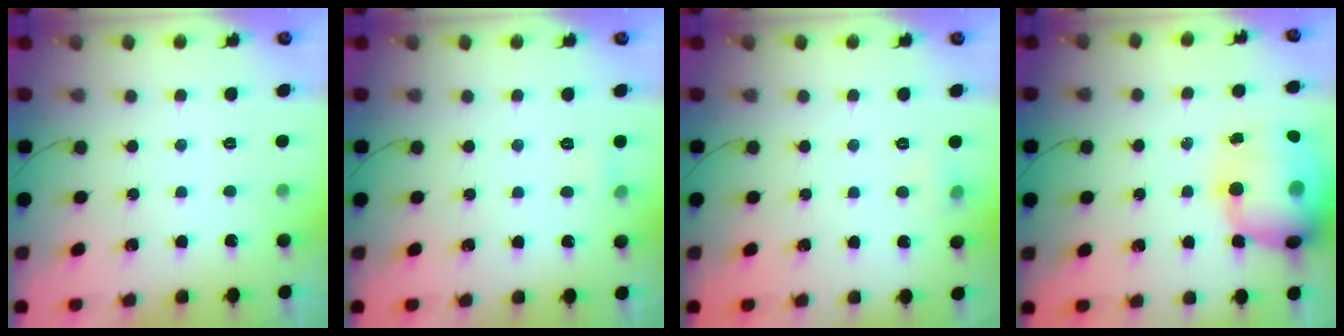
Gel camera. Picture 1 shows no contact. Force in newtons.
{"total": 4.2, "press": 3.3, "slide": 2.6}
{"total": 8.2, "press": 4.1, "slide": 7.1}
{"total": 21.0, "press": 20.7, "slide": 3.6}